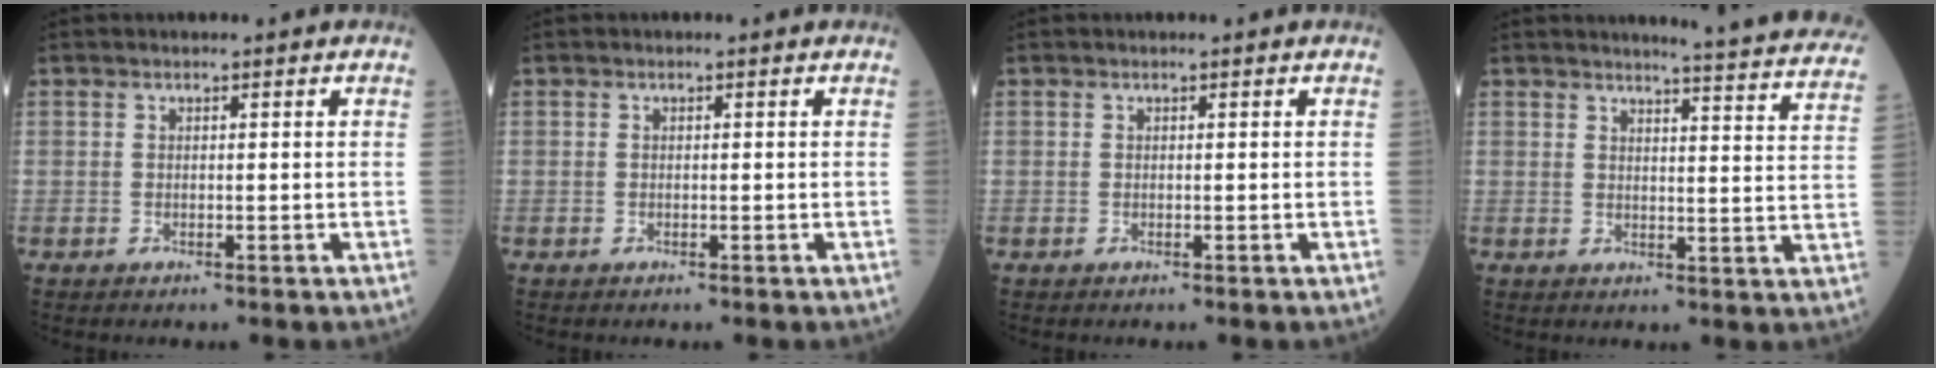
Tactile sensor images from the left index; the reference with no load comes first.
{"total": 0.0}
{"total": 0.0}
{"total": 17.8, "force": [17.2, -0.3, 4.8], "torque": [-0.056, -0.102, 0.175]}